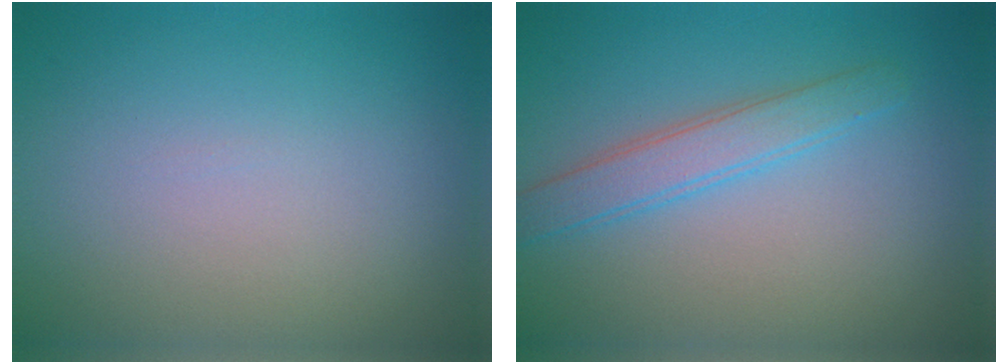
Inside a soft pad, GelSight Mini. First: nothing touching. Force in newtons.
{"total": 2.9, "press": 2.9, "slide": 0.1}